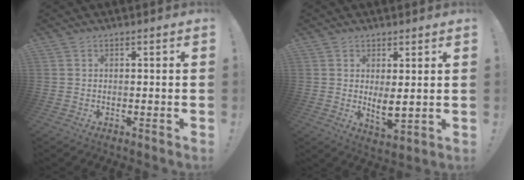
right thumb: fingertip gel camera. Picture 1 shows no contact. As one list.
[{"total": 5.5, "force": [1.6, 2.0, 4.9], "torque": [-0.056, -0.026, 0.032]}]